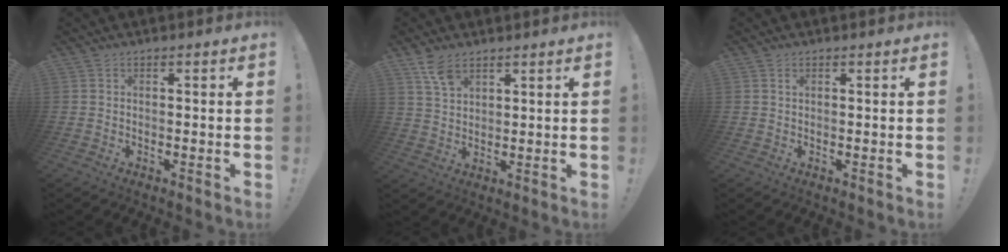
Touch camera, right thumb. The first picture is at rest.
{"total": 6.7, "force": [4.5, 3.3, 3.8], "torque": [-0.069, -0.020, 0.086]}
{"total": 0.6, "force": [0.4, 0.1, 0.3], "torque": [0.000, -0.003, 0.007]}